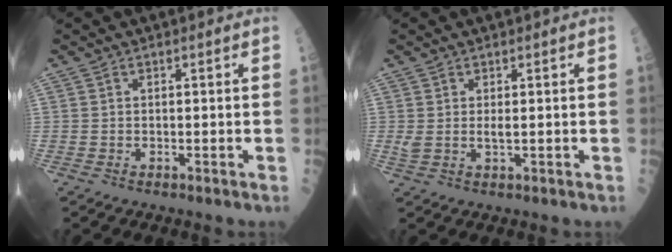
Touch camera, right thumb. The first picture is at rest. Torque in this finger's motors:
{"motor_torque": [0.01, 0.01, 0.16, -0.04, 0.00]}